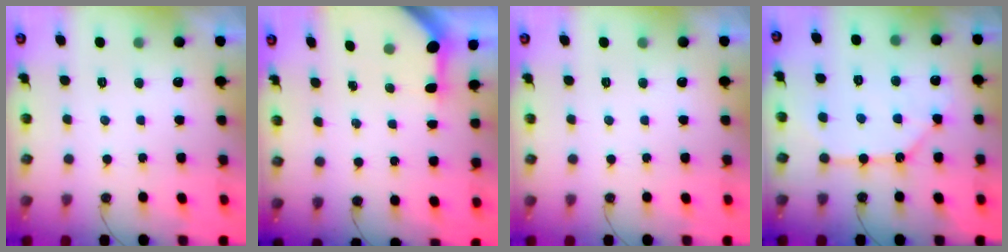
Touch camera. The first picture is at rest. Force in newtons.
{"total": 3.4, "press": 3.3, "slide": 0.4}
{"total": 0.0}
{"total": 12.0, "press": 11.9, "slide": 1.3}